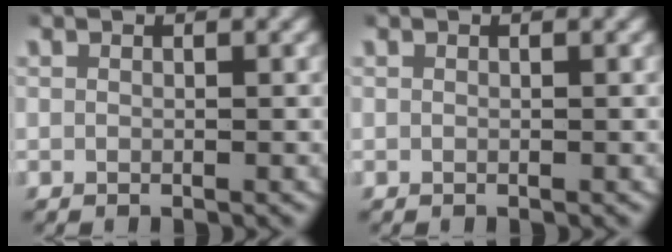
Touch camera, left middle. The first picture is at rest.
{"total": 0.0}